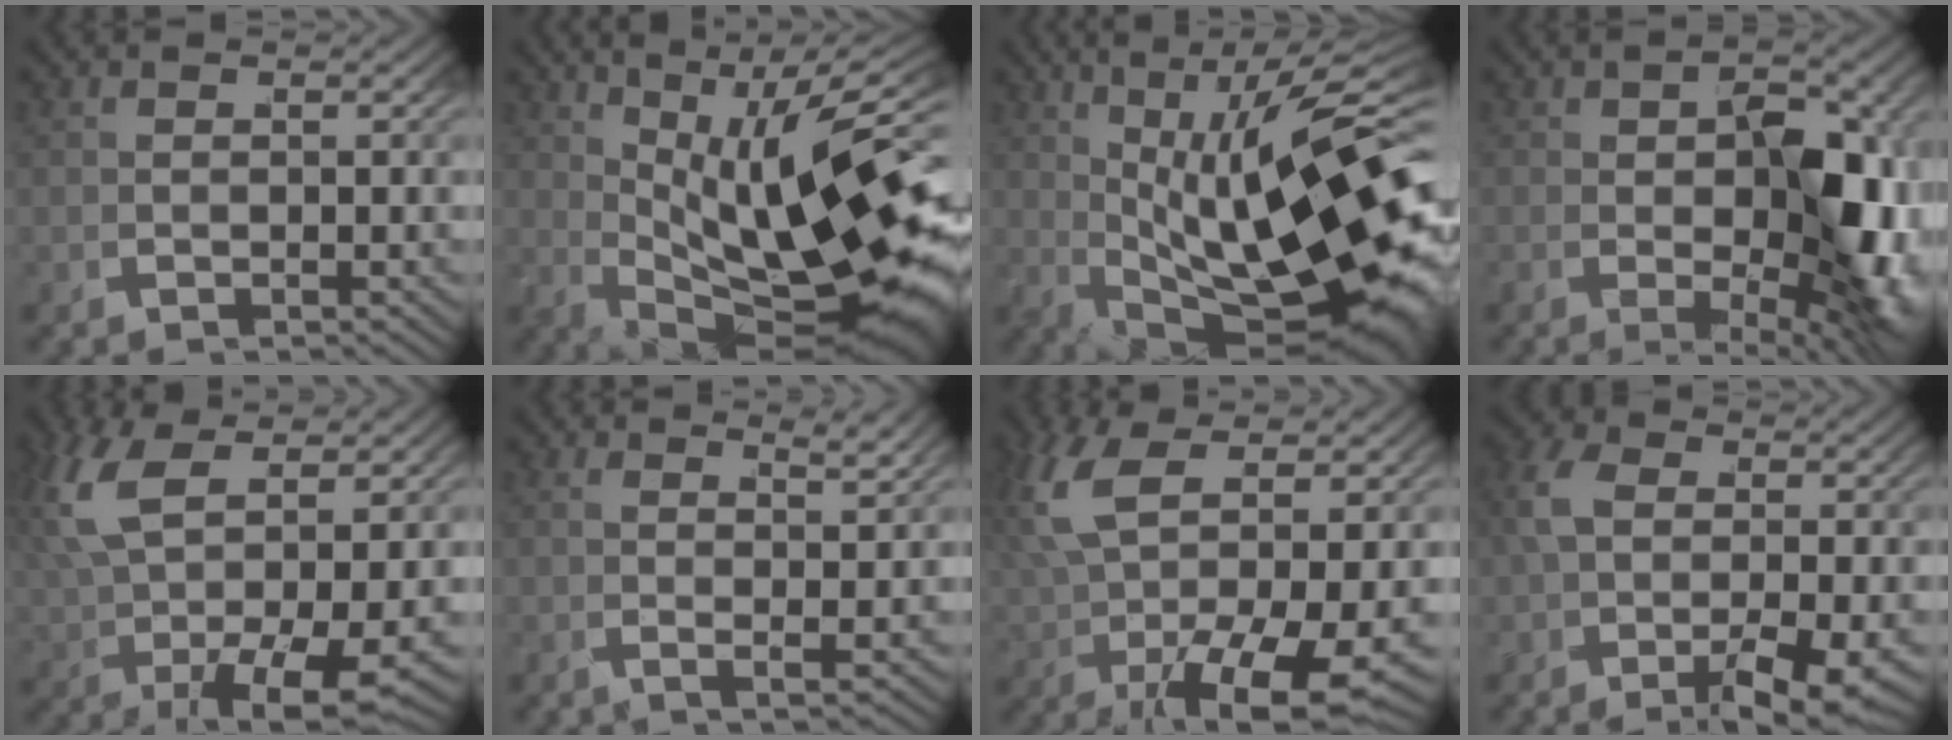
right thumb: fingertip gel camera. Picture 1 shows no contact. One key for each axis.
{"total": 21.1, "fx": -1.1, "fy": 10.6, "fz": 18.2, "tx": -0.272, "ty": -0.026, "tz": 0.014}
{"total": 23.2, "fx": -2.3, "fy": 11.8, "fz": 19.8, "tx": -0.305, "ty": -0.041, "tz": 0.004}
{"total": 12.6, "fx": -2.1, "fy": 6.4, "fz": 10.7, "tx": -0.164, "ty": -0.048, "tz": 0.002}
{"total": 8.4, "fx": 1.1, "fy": 4.3, "fz": 7.1, "tx": -0.166, "ty": -0.020, "tz": 0.041}
{"total": 2.4, "fx": 1.6, "fy": -1.2, "fz": 1.3, "tx": -0.026, "ty": 0.006, "tz": 0.026}
{"total": 9.5, "fx": 0.3, "fy": 4.7, "fz": 8.2, "tx": -0.183, "ty": -0.027, "tz": 0.032}
{"total": 5.8, "fx": -1.1, "fy": 3.3, "fz": 4.7, "tx": -0.097, "ty": -0.012, "tz": -0.011}